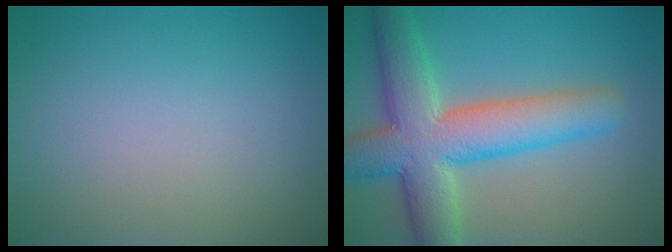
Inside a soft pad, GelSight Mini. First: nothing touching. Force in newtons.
{"total": 9.3, "press": 9.3, "slide": 0.5}